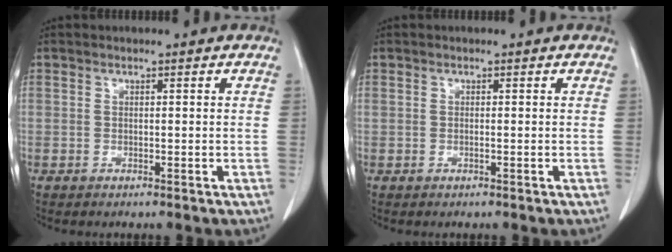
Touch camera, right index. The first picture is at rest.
{"total": 0.0}